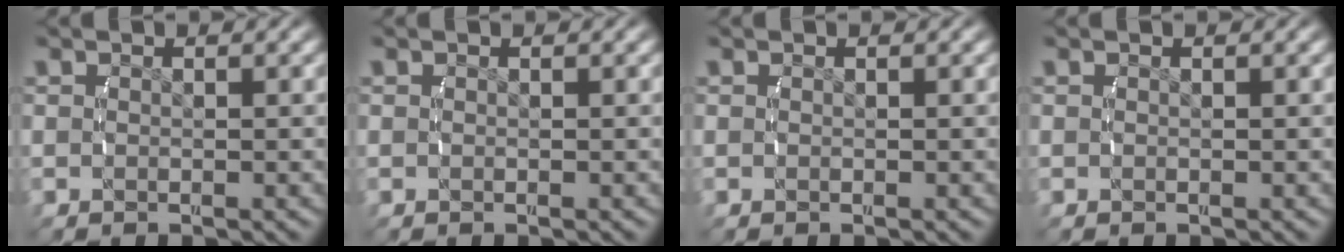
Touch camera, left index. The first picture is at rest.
{"total": 0.0}
{"total": 0.0}
{"total": 0.0}